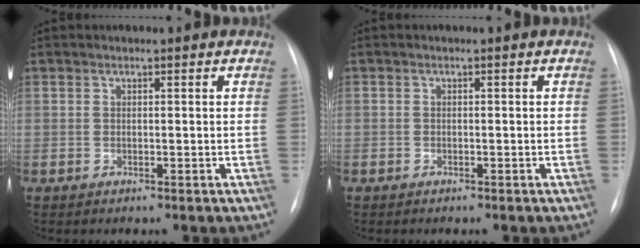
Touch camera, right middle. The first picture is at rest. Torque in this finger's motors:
{"motor_torque": [1.18, -0.96, 0.59, -0.21]}